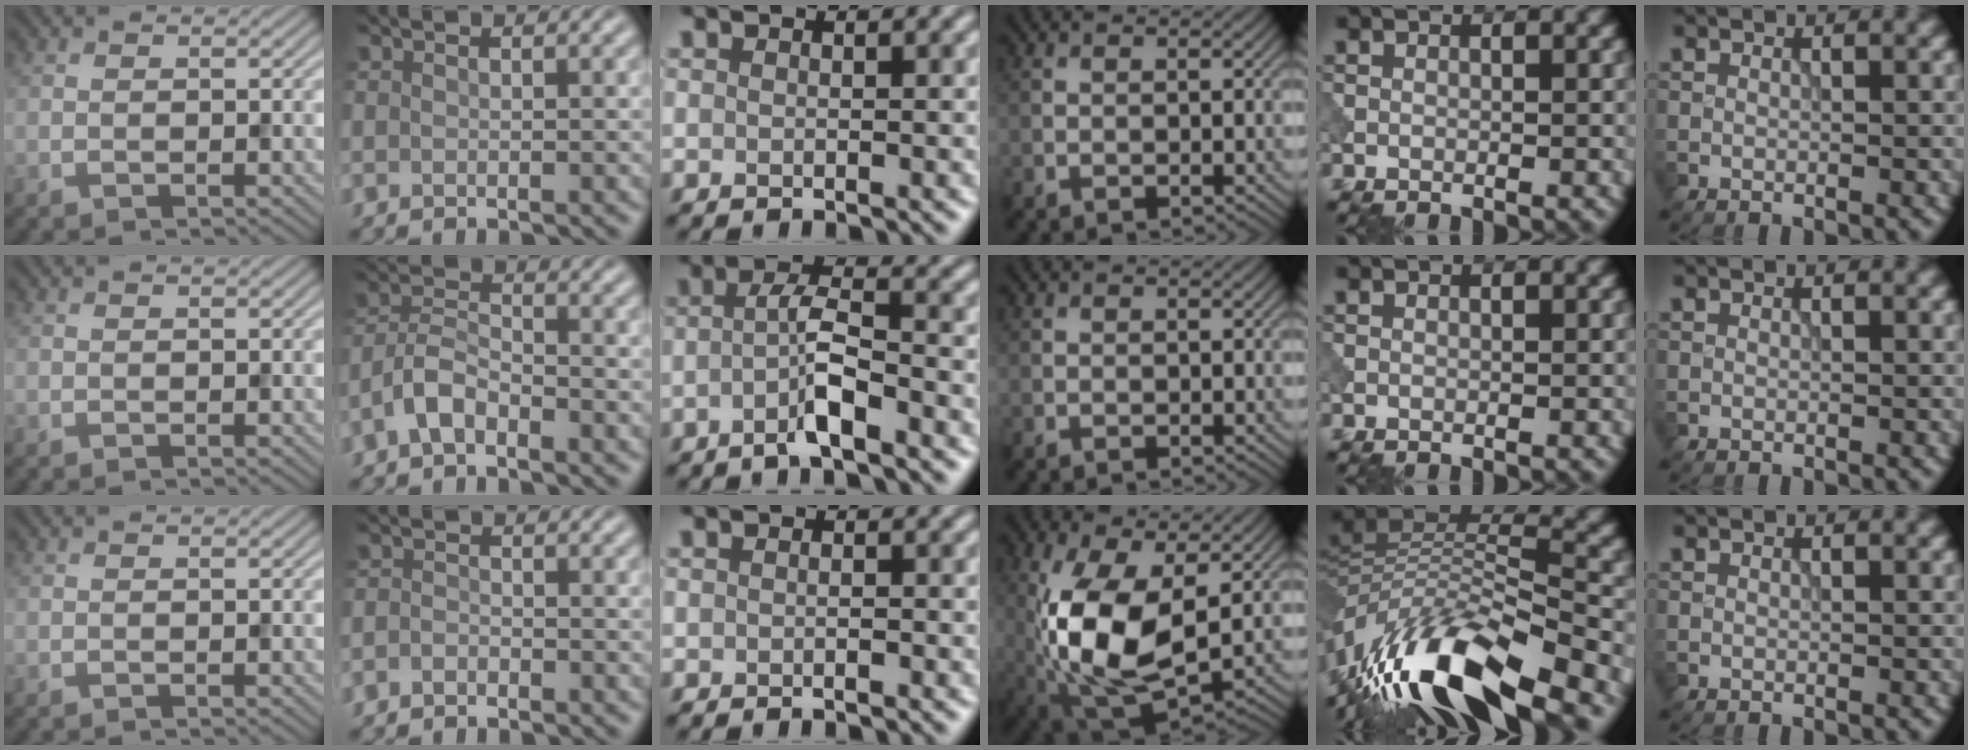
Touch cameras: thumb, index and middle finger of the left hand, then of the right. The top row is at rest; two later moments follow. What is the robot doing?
{"motion": "extract", "object": "peg toy"}